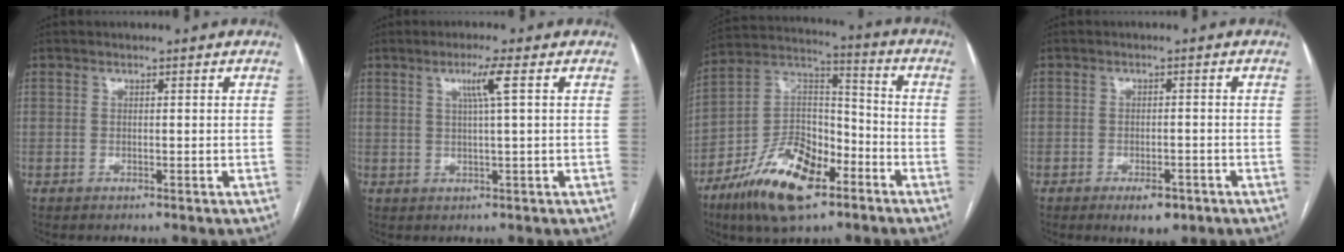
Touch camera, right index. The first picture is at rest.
{"total": 3.6, "force": [1.3, -0.8, 3.3], "torque": [-0.064, -0.001, 0.024]}
{"total": 16.8, "force": [-9.7, 6.8, 11.9], "torque": [-0.222, 0.009, -0.174]}
{"total": 4.2, "force": [-2.5, 1.8, 2.8], "torque": [-0.039, 0.000, -0.030]}